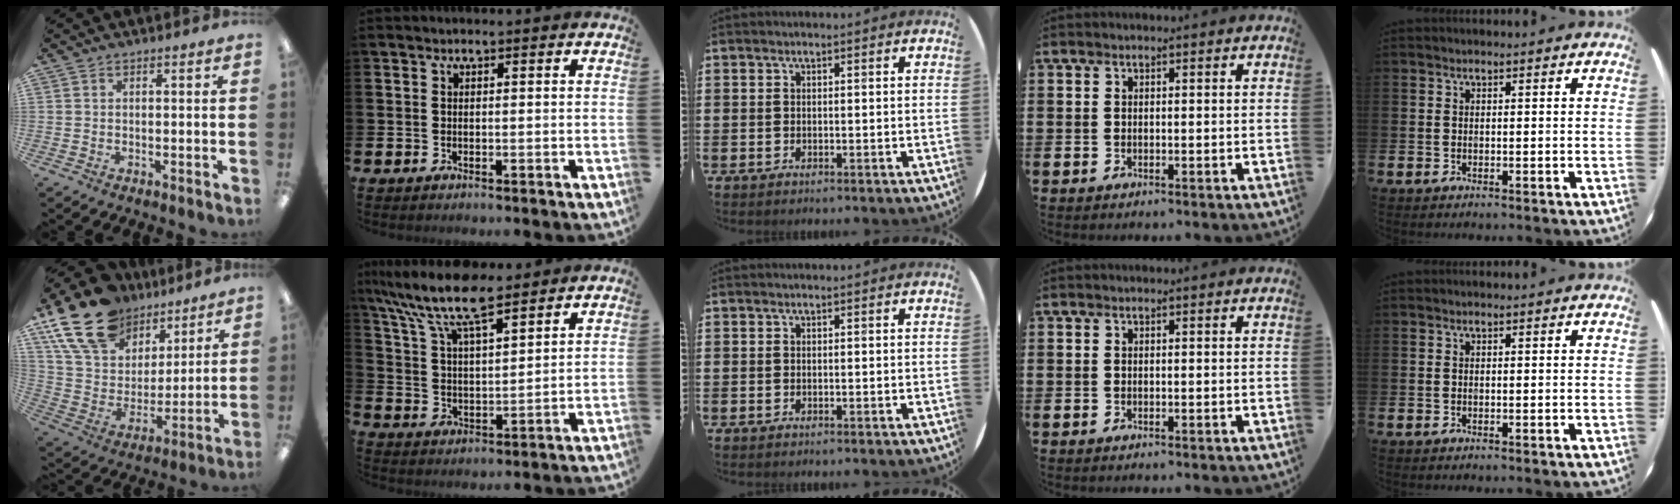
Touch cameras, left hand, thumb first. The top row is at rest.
{"thumb": {"total": 20.9, "force": [14.1, 12.6, 9.0], "torque": [-0.180, -0.073, 0.264]}, "index": {"total": 10.3, "force": [8.5, 2.7, 5.1], "torque": [-0.125, -0.035, 0.151]}}